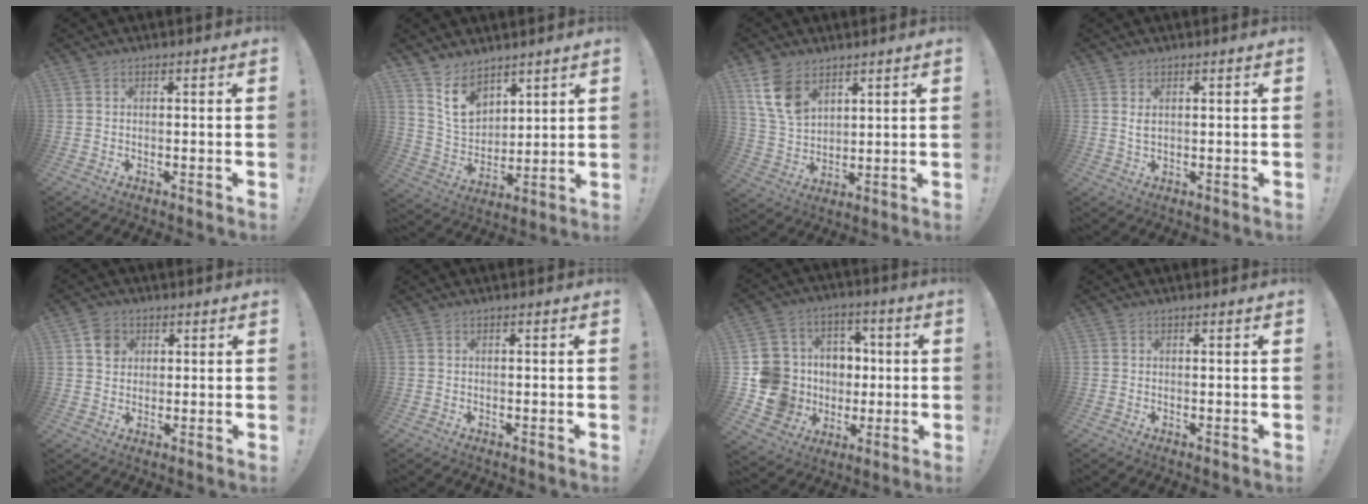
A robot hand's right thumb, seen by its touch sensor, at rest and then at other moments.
{"total": 12.0, "force": [8.2, 7.7, 4.5], "torque": [-0.074, -0.052, 0.163]}
{"total": 11.5, "force": [6.5, 7.2, 6.1], "torque": [-0.114, -0.028, 0.127]}
{"total": 2.0, "force": [0.6, 0.9, 1.7], "torque": [-0.033, 0.001, 0.009]}
{"total": 5.6, "force": [2.1, 4.9, 1.7], "torque": [-0.017, 0.000, 0.039]}
{"total": 0.0}
{"total": 17.3, "force": [-1.7, 16.3, 5.6], "torque": [-0.098, 0.017, 0.017]}
{"total": 0.0}